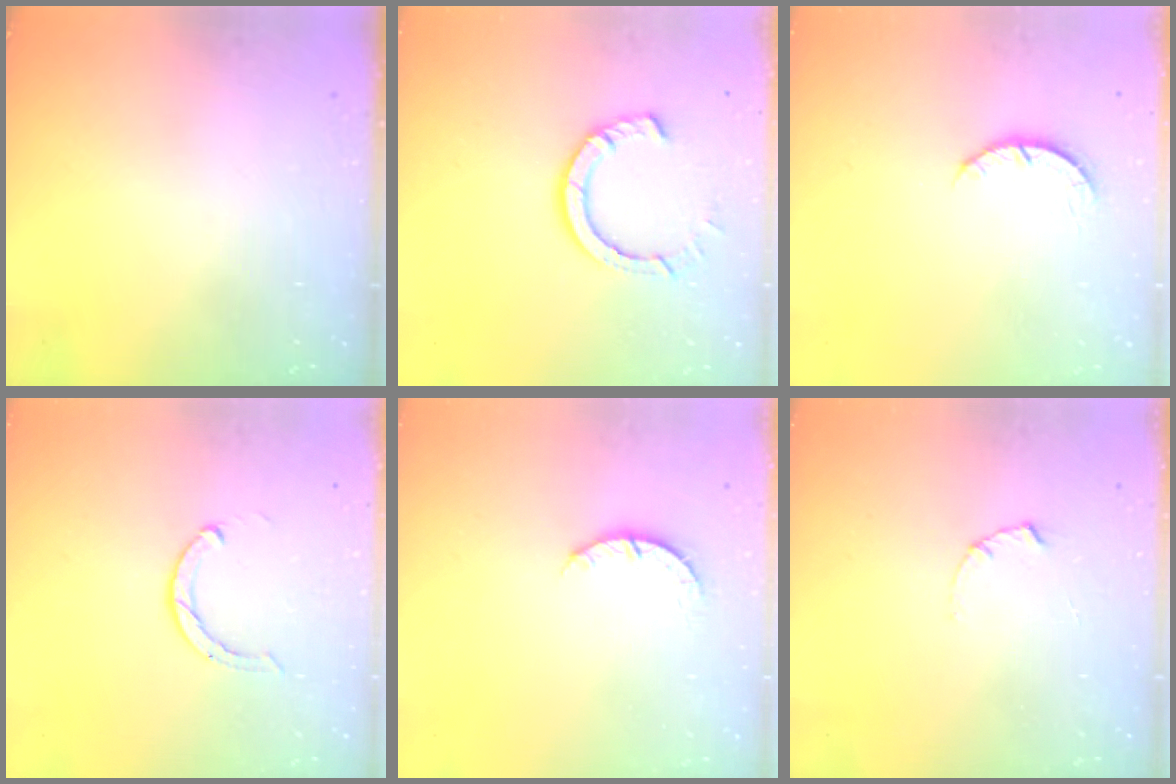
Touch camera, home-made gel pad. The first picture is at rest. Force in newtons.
{"total": 8.5, "press": 8.4, "slide": 1.0}
{"total": 2.7, "press": 2.6, "slide": 0.4}
{"total": 2.3, "press": 2.3, "slide": 0.4}
{"total": 3.2, "press": 3.2, "slide": 0.4}
{"total": 1.7, "press": 1.6, "slide": 0.3}